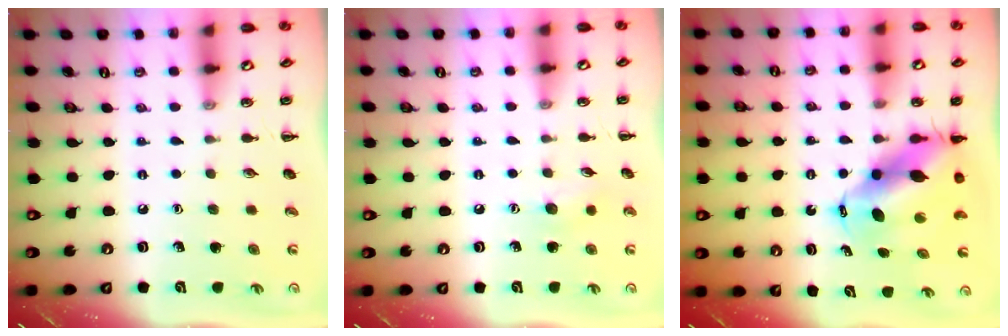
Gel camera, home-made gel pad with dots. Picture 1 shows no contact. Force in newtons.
{"total": 6.7, "press": 6.5, "slide": 1.7}
{"total": 10.5, "press": 10.2, "slide": 2.5}